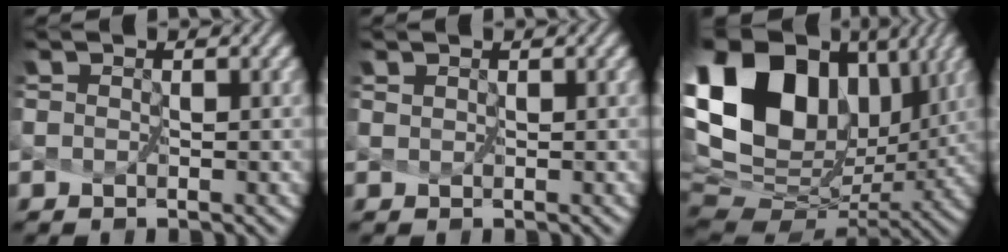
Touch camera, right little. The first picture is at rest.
{"total": 0.5, "force": [0.5, 0.1, 0.2], "torque": [0.001, 0.001, 0.005]}
{"total": 17.9, "force": [7.0, 11.9, 11.4], "torque": [-0.244, 0.033, 0.136]}